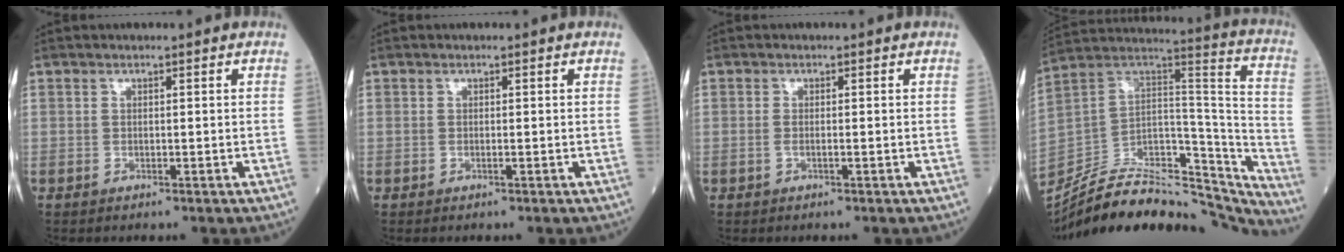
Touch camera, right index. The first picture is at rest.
{"total": 0.0}
{"total": 0.9, "force": [-0.2, 0.2, 0.8], "torque": [-0.017, 0.001, -0.006]}
{"total": 31.7, "force": [-28.2, 7.2, 12.7], "torque": [-0.172, 0.014, -0.419]}